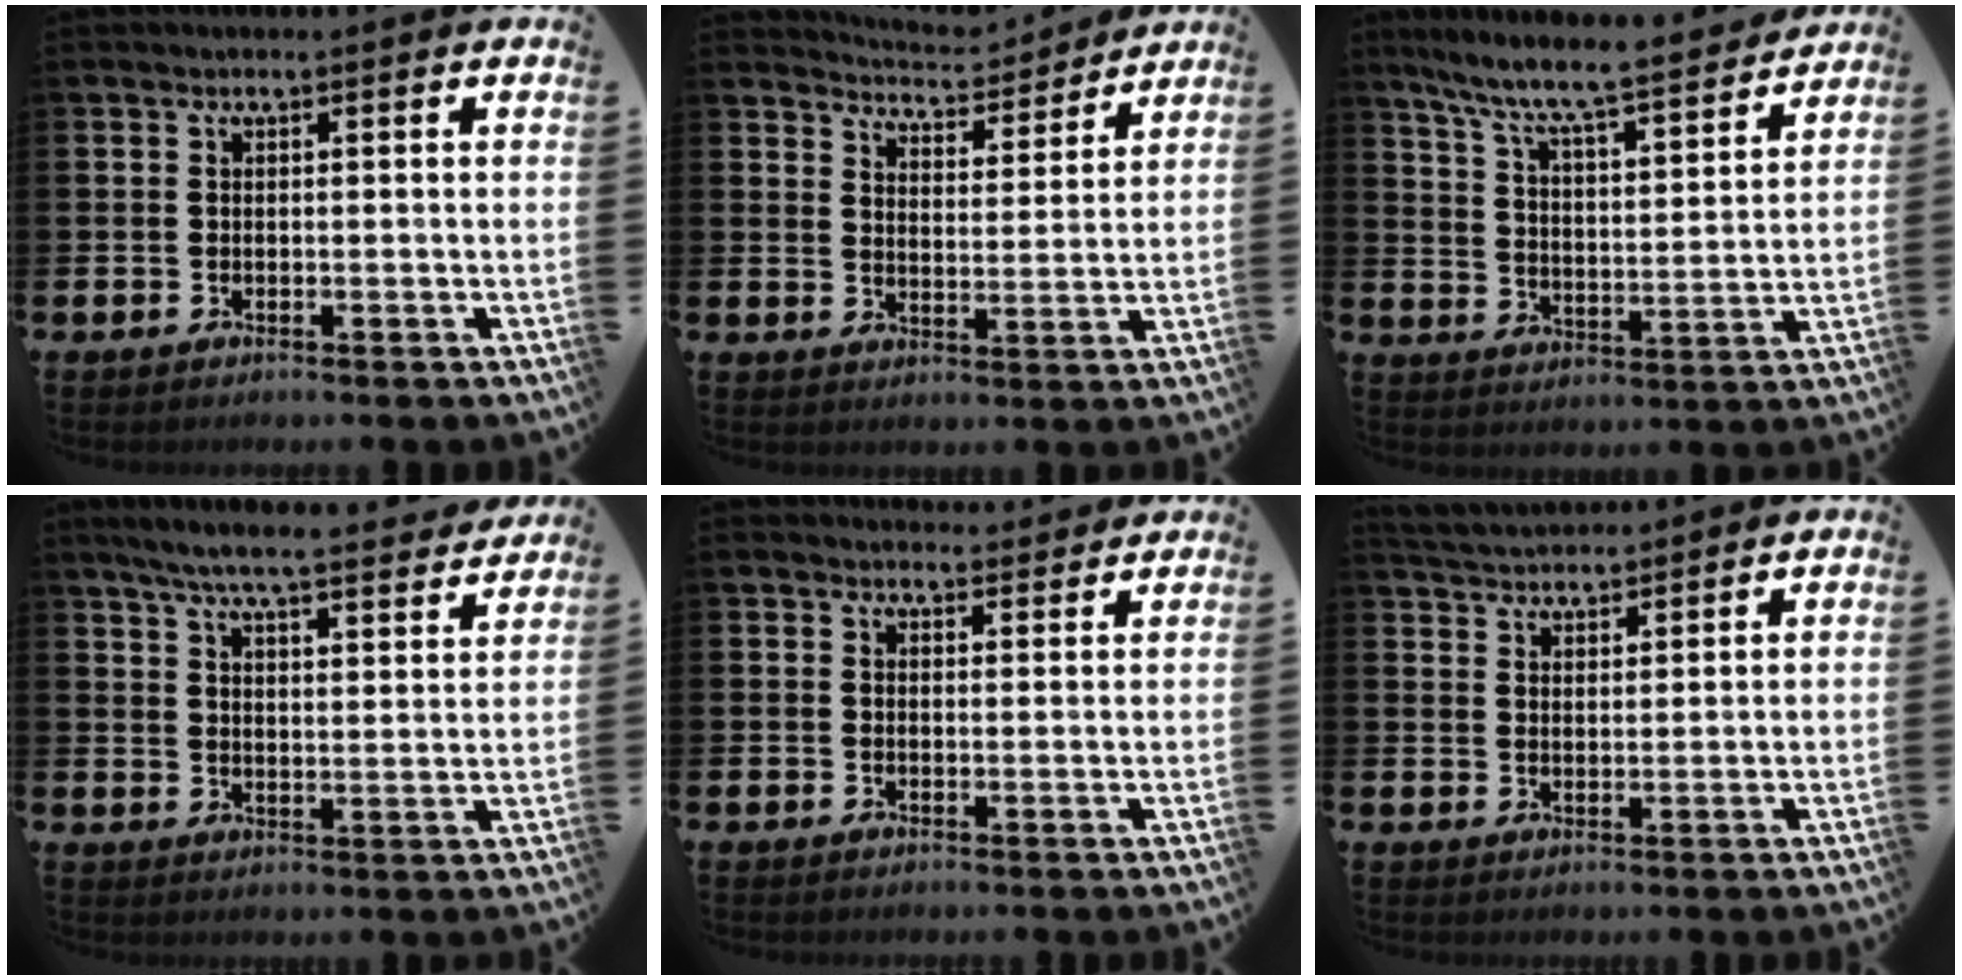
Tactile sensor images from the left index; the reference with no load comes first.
{"total": 4.9, "force": [4.9, 0.6, 0.0], "torque": [-0.019, -0.039, 0.084]}
{"total": 8.5, "force": [7.8, 0.3, 3.4], "torque": [-0.099, -0.060, 0.129]}
{"total": 6.9, "force": [6.4, 0.6, 2.3], "torque": [-0.053, -0.045, 0.109]}
{"total": 2.6, "force": [2.5, 0.6, -0.1], "torque": [0.006, -0.015, 0.044]}
{"total": 3.9, "force": [3.9, 0.7, 0.0], "torque": [-0.016, -0.015, 0.073]}